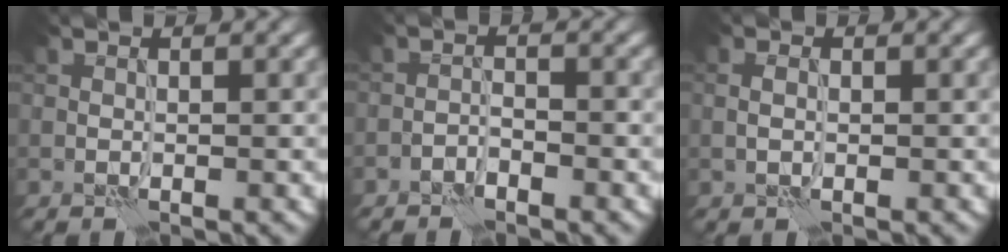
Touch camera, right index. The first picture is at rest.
{"total": 1.3, "force": [-1.3, 0.3, 0.3], "torque": [-0.005, 0.005, -0.024]}
{"total": 1.0, "force": [0.0, 0.7, 0.7], "torque": [-0.017, -0.001, 0.003]}